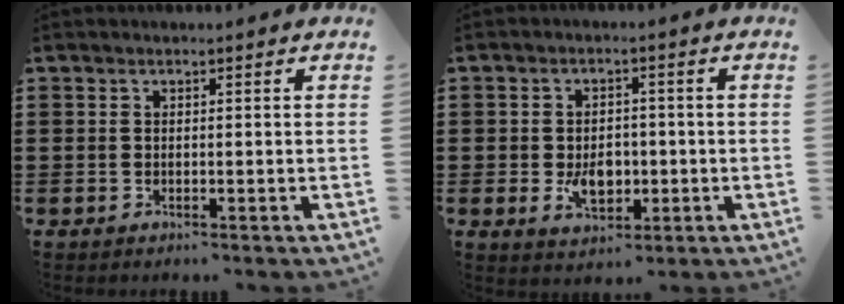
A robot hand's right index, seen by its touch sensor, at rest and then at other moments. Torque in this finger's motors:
{"motor_torque": [0.10, 0.00, 0.16, 0.05]}